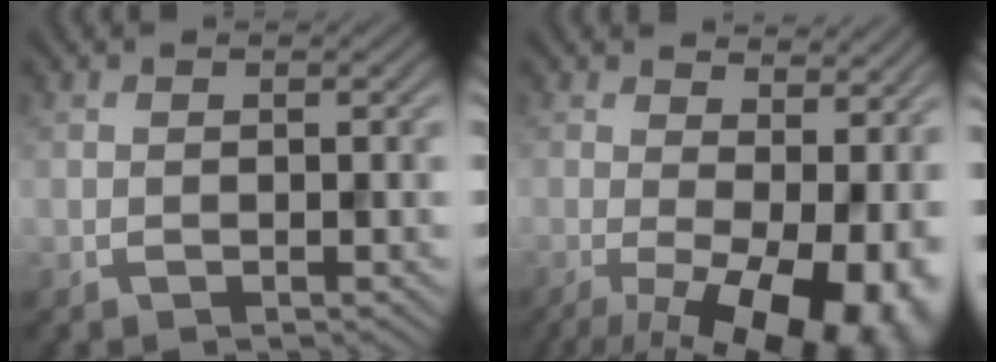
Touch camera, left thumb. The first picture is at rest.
{"total": 15.9, "force": [-3.3, 7.4, 13.7], "torque": [-0.183, -0.029, -0.018]}